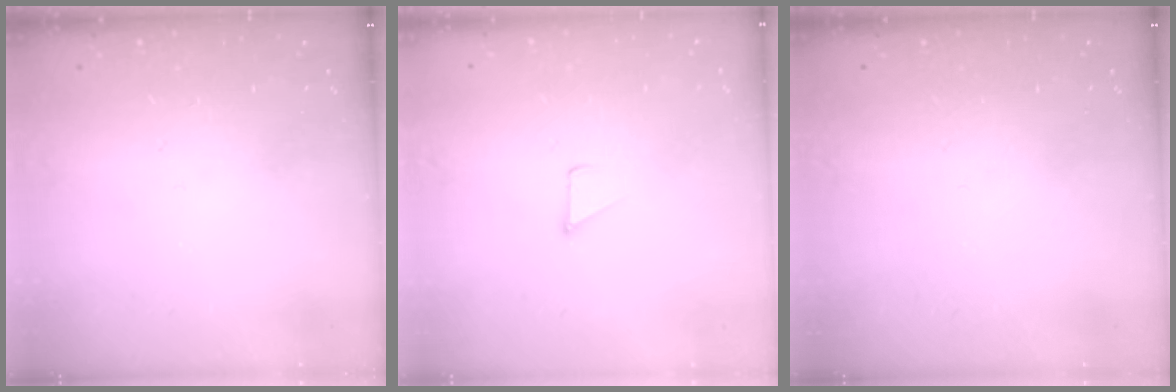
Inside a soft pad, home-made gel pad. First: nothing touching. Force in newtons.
{"total": 1.5, "press": 1.5, "slide": 0.1}
{"total": 0.0}